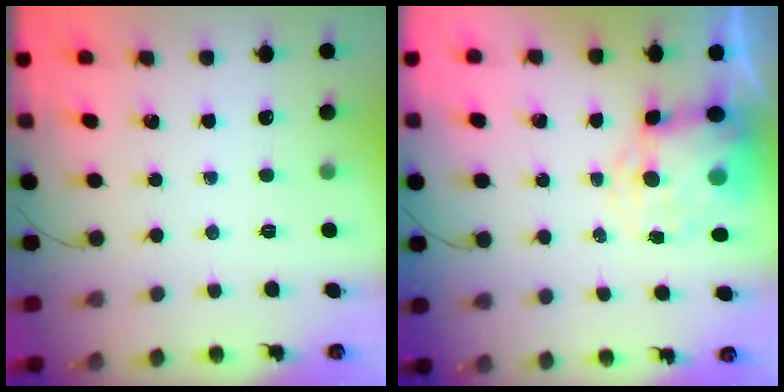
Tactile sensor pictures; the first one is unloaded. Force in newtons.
{"total": 9.4, "press": 9.2, "slide": 2.2}